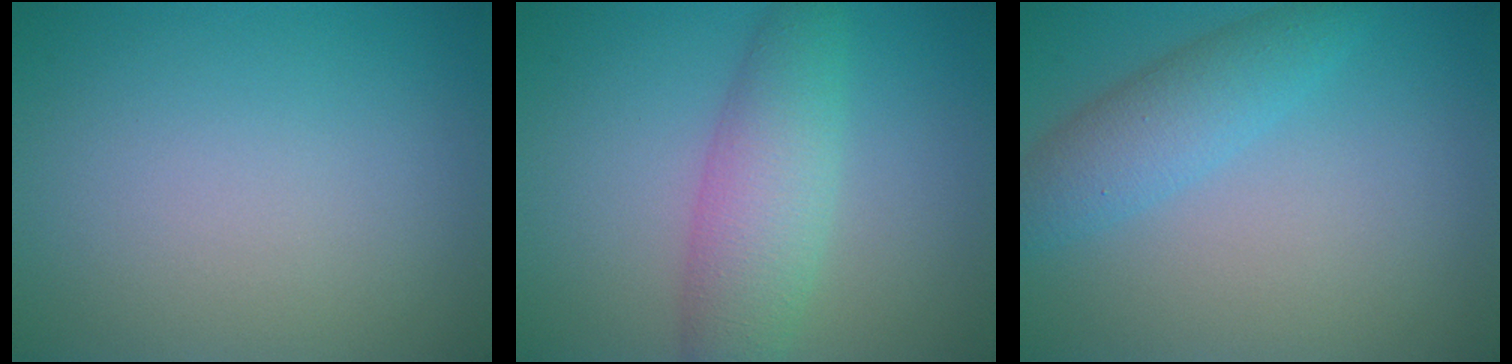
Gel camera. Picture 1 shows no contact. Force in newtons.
{"total": 4.7, "press": 4.7, "slide": 0.1}
{"total": 3.5, "press": 3.5, "slide": 0.2}